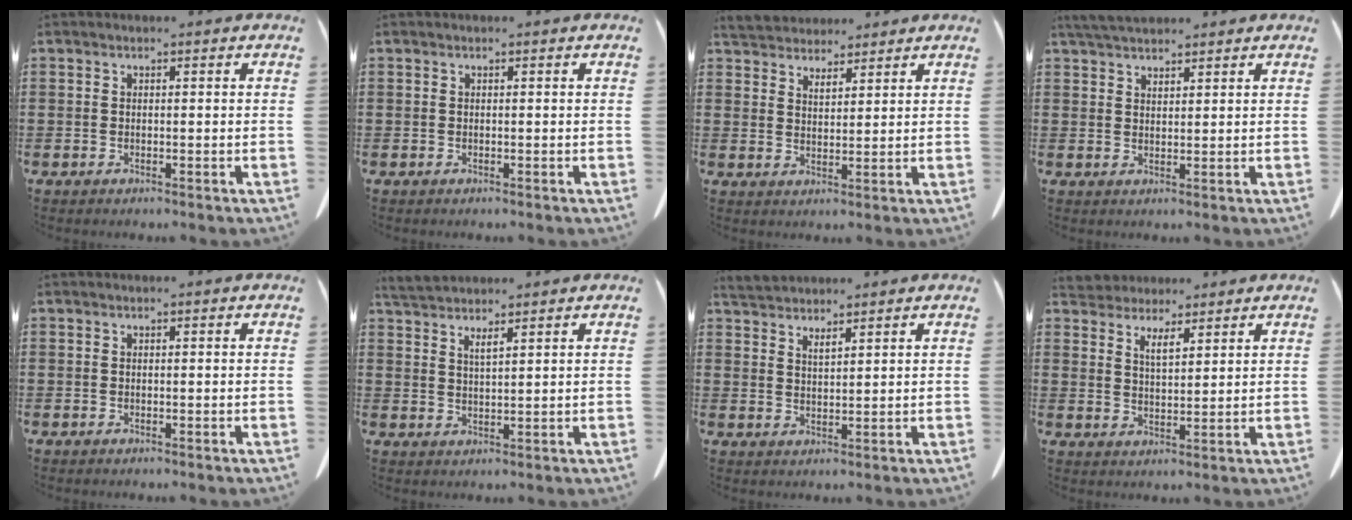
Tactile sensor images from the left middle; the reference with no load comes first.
{"total": 0.0}
{"total": 4.2, "force": [4.1, 1.0, 0.3], "torque": [-0.019, -0.010, 0.078]}
{"total": 3.5, "force": [3.3, 0.7, 1.1], "torque": [-0.031, -0.003, 0.062]}
{"total": 0.0}
{"total": 3.0, "force": [2.7, 0.0, 1.2], "torque": [-0.029, -0.004, 0.049]}
{"total": 2.7, "force": [2.7, 0.0, 0.4], "torque": [-0.014, -0.004, 0.050]}
{"total": 4.0, "force": [3.6, 1.4, 1.1], "torque": [-0.026, -0.010, 0.064]}